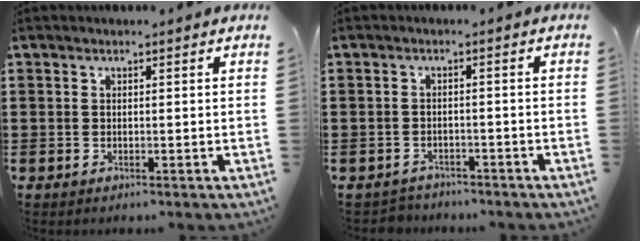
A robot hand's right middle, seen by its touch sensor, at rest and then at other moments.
{"total": 2.1, "force": [-2.0, 0.4, -0.3], "torque": [-0.004, -0.003, -0.045]}